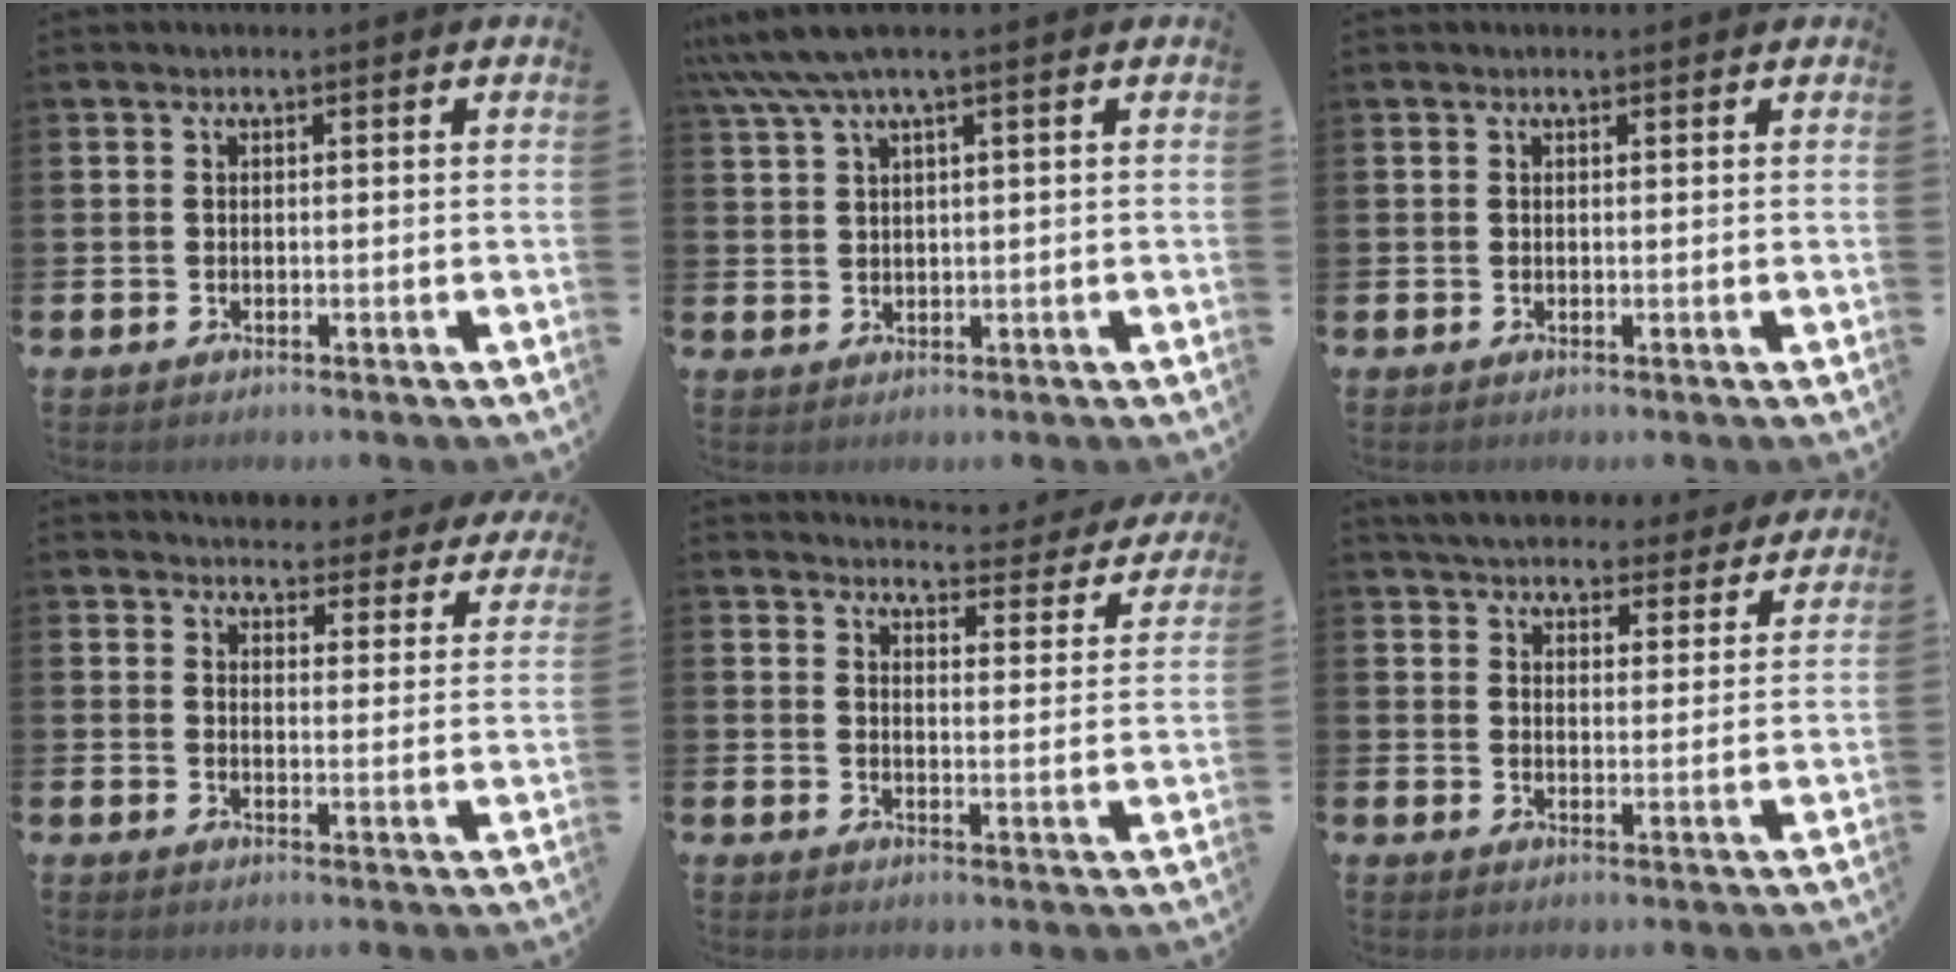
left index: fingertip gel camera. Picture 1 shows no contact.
{"total": 4.0, "force": [2.7, 0.3, 3.0], "torque": [-0.066, -0.001, 0.050]}
{"total": 0.0}
{"total": 4.1, "force": [4.0, 1.0, 0.1], "torque": [-0.010, -0.035, 0.067]}
{"total": 3.4, "force": [3.4, 0.5, 0.4], "torque": [-0.013, -0.032, 0.052]}
{"total": 5.6, "force": [5.4, 1.3, 0.6], "torque": [-0.031, -0.035, 0.096]}